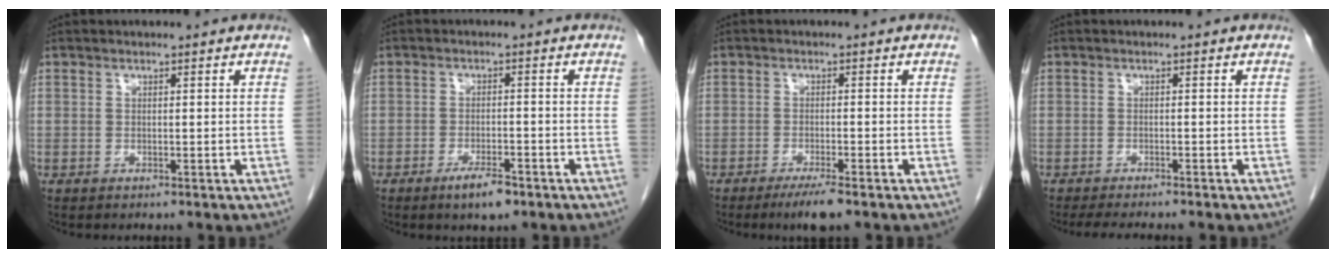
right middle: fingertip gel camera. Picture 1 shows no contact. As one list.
[{"total": 4.3, "force": [-2.9, 1.0, 3.0], "torque": [-0.057, -0.003, -0.045]}, {"total": 4.2, "force": [-2.9, 0.3, 3.0], "torque": [-0.051, -0.009, -0.049]}, {"total": 5.8, "force": [-4.9, 0.7, 3.1], "torque": [-0.038, -0.010, -0.070]}]